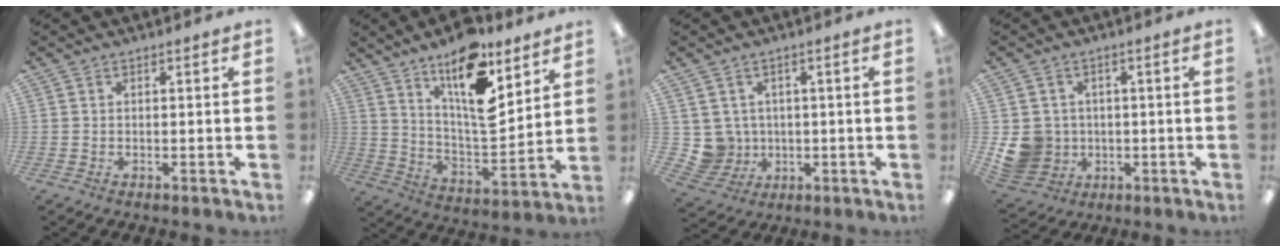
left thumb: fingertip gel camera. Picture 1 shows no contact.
{"total": 17.0, "force": [11.0, 6.0, 11.5], "torque": [-0.188, -0.071, 0.184]}
{"total": 5.3, "force": [1.1, 5.2, 0.2], "torque": [-0.026, -0.004, 0.027]}
{"total": 9.6, "force": [-1.4, 9.0, 2.9], "torque": [-0.089, 0.017, -0.014]}